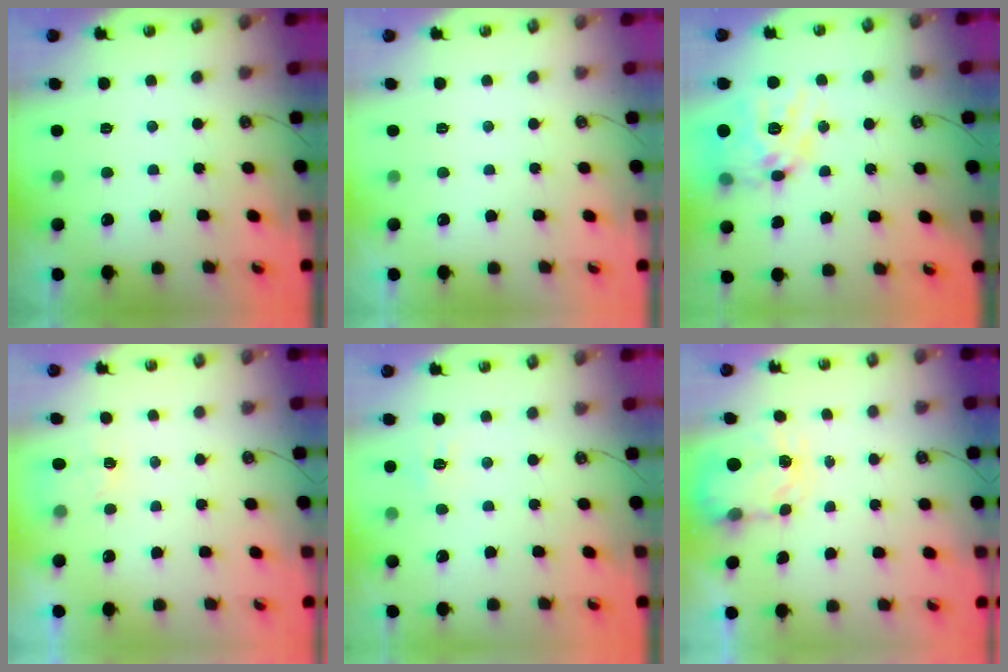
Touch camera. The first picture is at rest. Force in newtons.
{"total": 0.0}
{"total": 18.2, "press": 18.1, "slide": 1.8}
{"total": 2.6, "press": 2.5, "slide": 0.4}
{"total": 6.6, "press": 6.6, "slide": 0.6}
{"total": 3.8, "press": 3.8, "slide": 0.6}